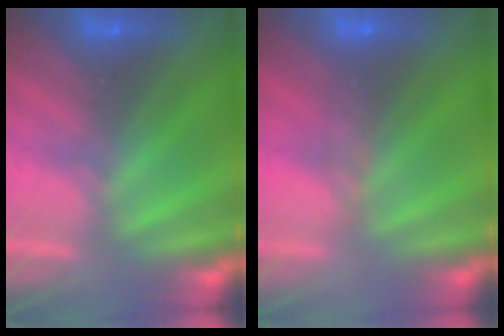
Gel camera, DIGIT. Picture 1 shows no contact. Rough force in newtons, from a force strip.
{"total": 3.5}